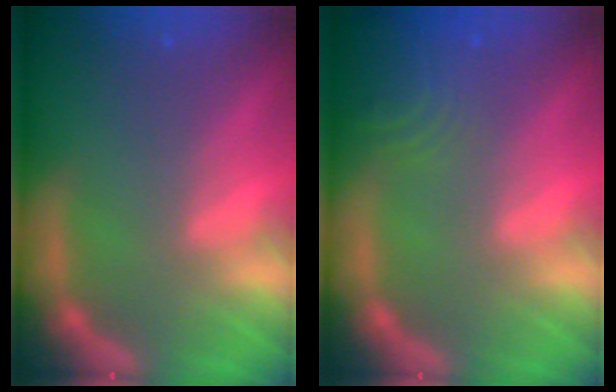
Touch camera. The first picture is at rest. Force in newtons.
{"total": 5.6}